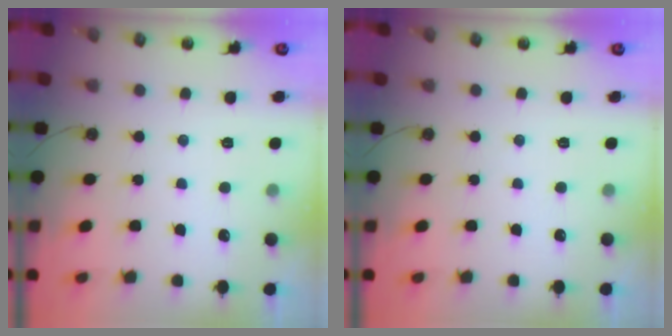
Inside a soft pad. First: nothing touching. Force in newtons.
{"total": 0.0}